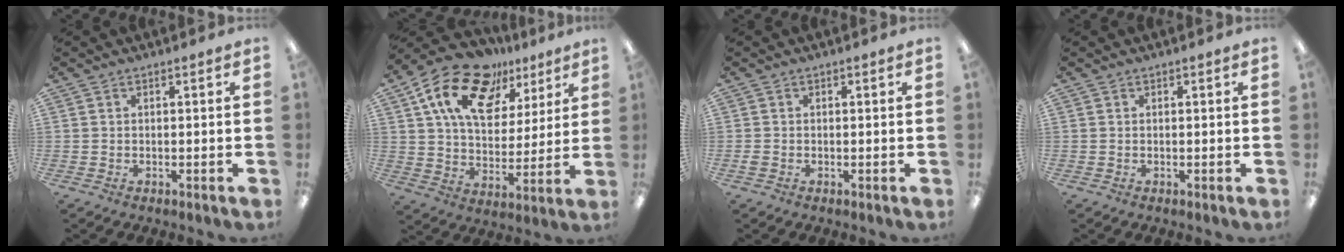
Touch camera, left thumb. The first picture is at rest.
{"total": 19.1, "force": [11.4, 11.1, 10.6], "torque": [-0.192, -0.045, 0.206]}
{"total": 0.8, "force": [-0.3, 0.7, 0.4], "torque": [-0.007, 0.002, -0.007]}
{"total": 0.0}